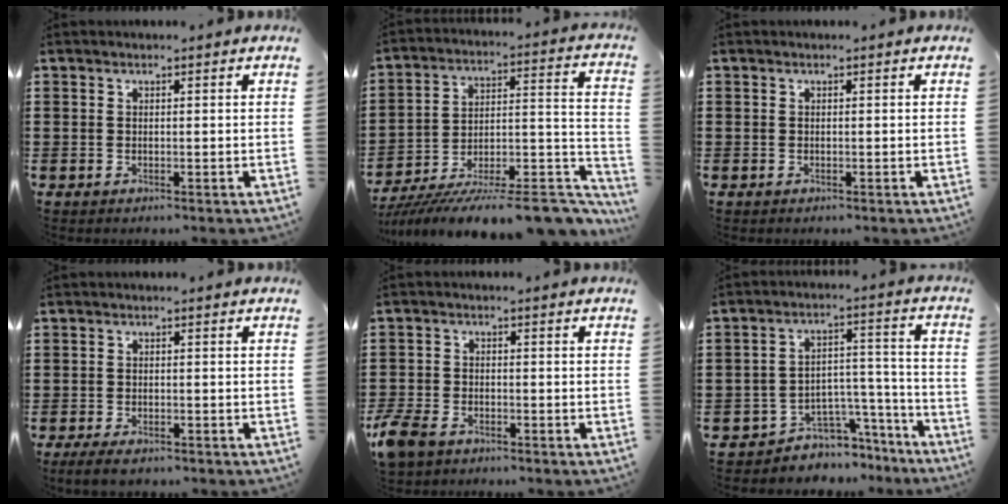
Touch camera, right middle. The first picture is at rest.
{"total": 12.5, "force": [-10.9, 0.9, 5.9], "torque": [-0.065, 0.024, -0.201]}
{"total": 0.0}
{"total": 2.0, "force": [-1.5, 0.6, 1.2], "torque": [-0.035, -0.004, -0.034]}
{"total": 4.0, "force": [-3.3, 1.8, 1.4], "torque": [-0.060, -0.006, -0.076]}
{"total": 5.2, "force": [-4.6, 2.4, 0.2], "torque": [-0.012, 0.014, -0.091]}